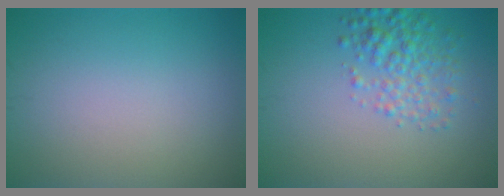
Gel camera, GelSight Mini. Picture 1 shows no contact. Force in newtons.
{"total": 3.4, "press": 3.4, "slide": 0.1}